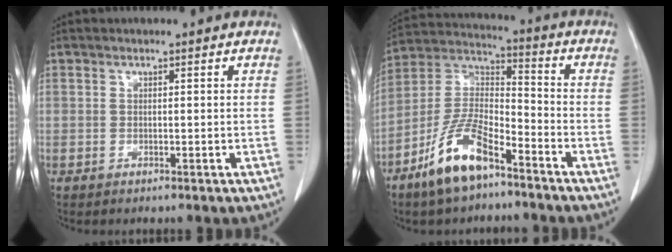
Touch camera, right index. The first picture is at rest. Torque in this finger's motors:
{"motor_torque": [1.08, -1.06, 0.70, 0.17]}